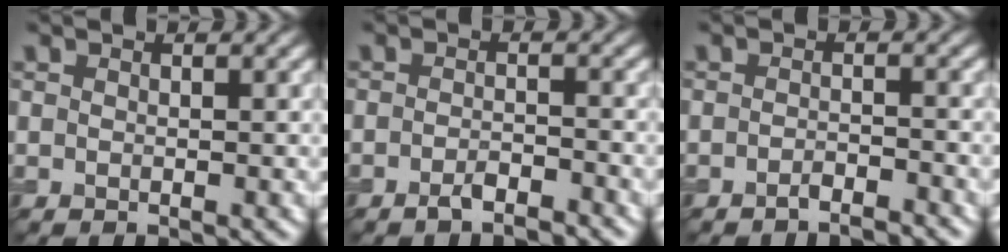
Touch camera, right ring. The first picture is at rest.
{"total": 2.1, "force": [-1.7, 0.5, 1.2], "torque": [-0.021, 0.003, -0.032]}
{"total": 1.9, "force": [-1.7, 0.3, 0.8], "torque": [-0.008, 0.003, -0.030]}